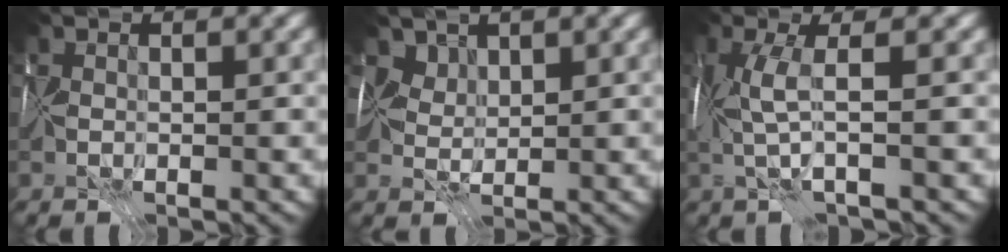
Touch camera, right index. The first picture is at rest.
{"total": 2.7, "force": [2.0, 1.6, 0.7], "torque": [-0.026, -0.004, 0.047]}
{"total": 3.2, "force": [0.1, 0.3, 3.2], "torque": [-0.077, 0.005, -0.003]}